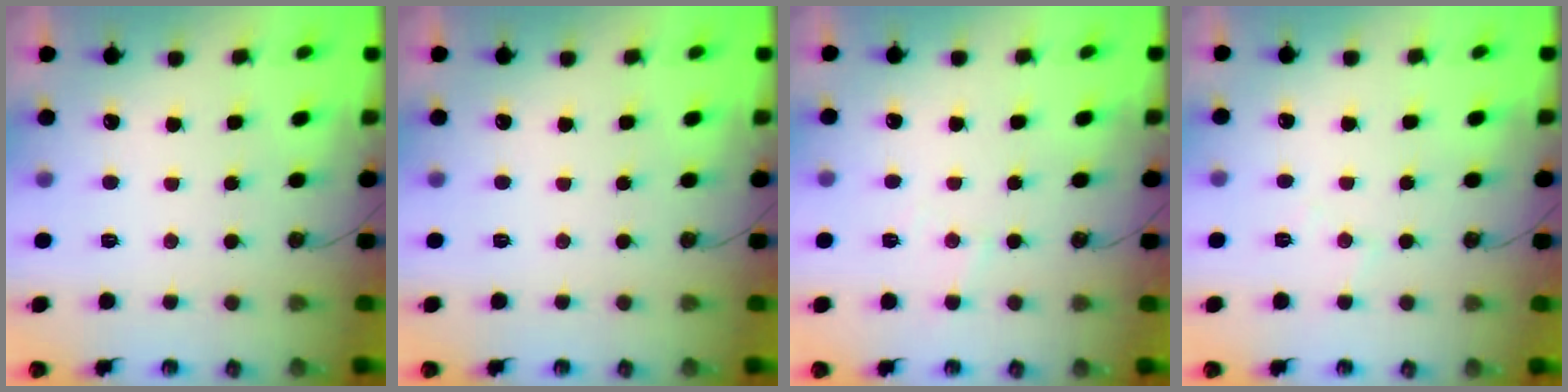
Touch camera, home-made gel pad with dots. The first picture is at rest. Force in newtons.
{"total": 0.0}
{"total": 3.6, "press": 3.5, "slide": 0.6}
{"total": 4.7, "press": 4.6, "slide": 0.9}